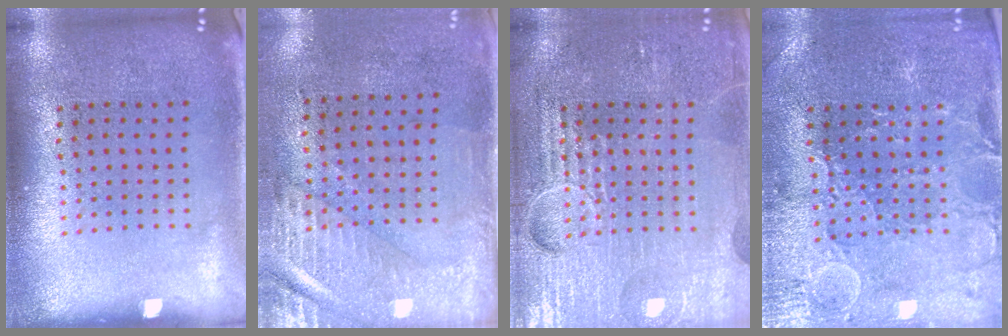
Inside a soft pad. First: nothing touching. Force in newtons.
{"total": 3.0, "press": 2.5, "slide": 1.5}
{"total": 4.2, "press": 4.2, "slide": 0.4}
{"total": 1.3, "press": 1.3, "slide": 0.4}